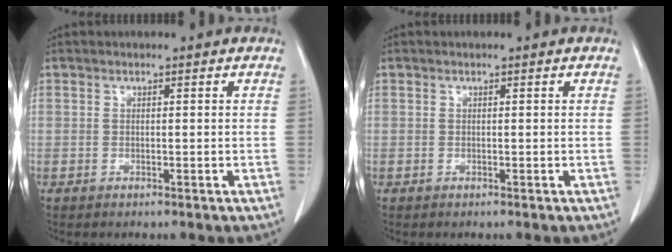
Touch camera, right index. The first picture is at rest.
{"total": 0.0}